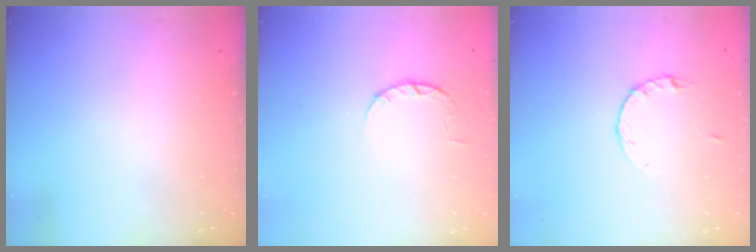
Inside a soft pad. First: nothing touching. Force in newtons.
{"total": 3.3, "press": 3.3, "slide": 0.5}
{"total": 2.2, "press": 2.1, "slide": 0.3}